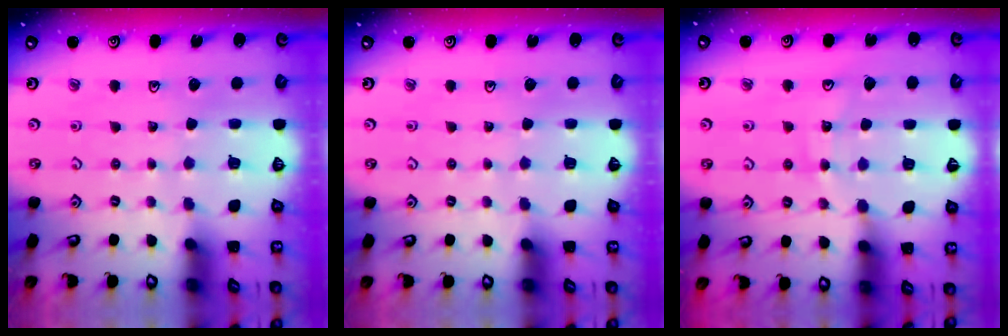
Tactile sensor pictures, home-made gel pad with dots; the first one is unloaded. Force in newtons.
{"total": 0.0}
{"total": 10.1, "press": 10.1, "slide": 1.4}